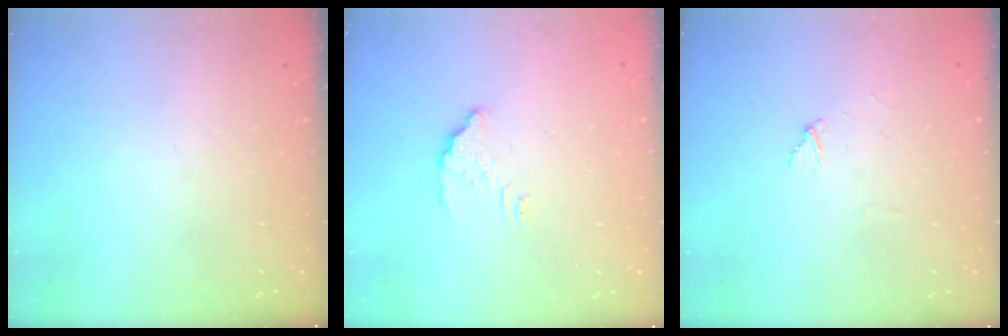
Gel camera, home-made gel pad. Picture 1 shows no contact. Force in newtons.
{"total": 2.5, "press": 2.5, "slide": 0.2}
{"total": 2.6, "press": 2.6, "slide": 0.2}